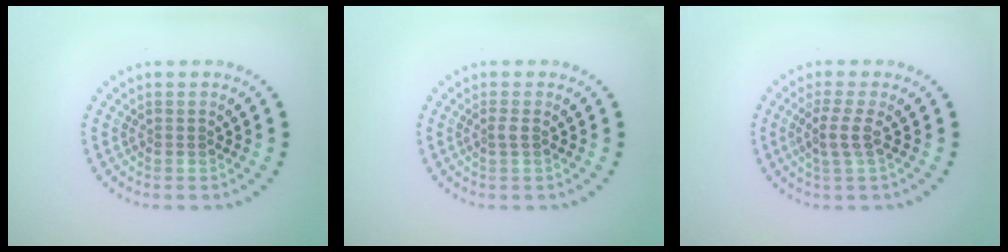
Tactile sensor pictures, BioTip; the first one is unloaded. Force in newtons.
{"total": 0.8, "press": 0.5, "slide": 0.6}
{"total": 2.0, "press": 1.5, "slide": 1.3}